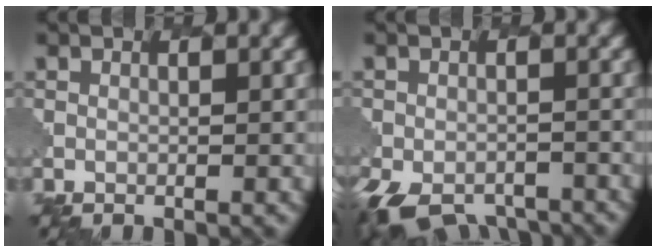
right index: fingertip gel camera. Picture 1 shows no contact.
{"total": 7.1, "force": [-5.4, 3.3, 3.1], "torque": [-0.049, -0.028, -0.080]}